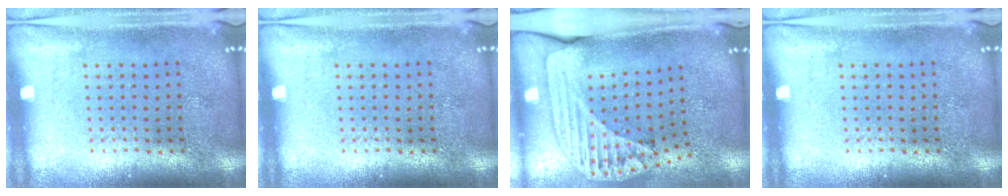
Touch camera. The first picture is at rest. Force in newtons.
{"total": 0.0}
{"total": 2.4, "press": 1.7, "slide": 1.7}
{"total": 0.0}